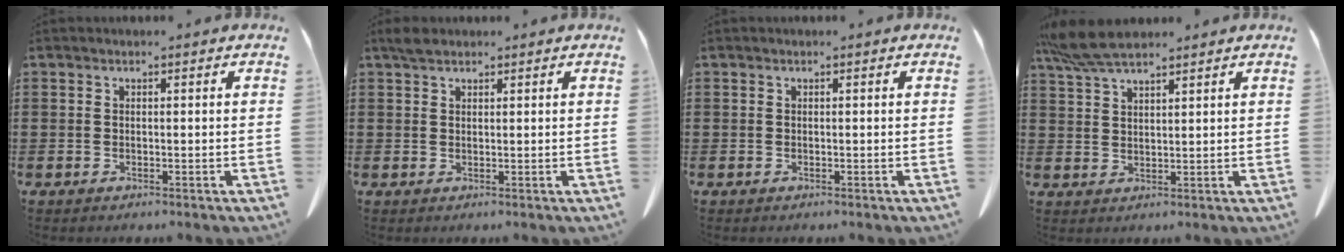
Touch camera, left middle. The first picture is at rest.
{"total": 1.8, "force": [1.5, 0.7, 0.7], "torque": [-0.019, 0.002, 0.030]}
{"total": 0.0}
{"total": 6.5, "force": [5.3, 1.3, 3.5], "torque": [-0.083, -0.008, 0.101]}